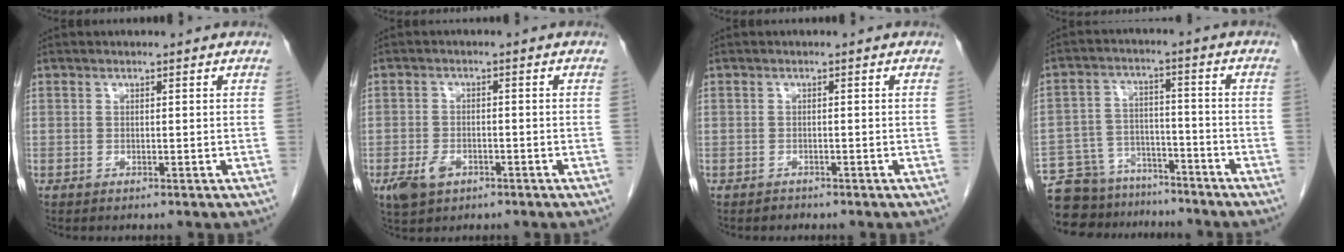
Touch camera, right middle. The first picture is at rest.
{"total": 4.2, "force": [-2.1, 2.5, 2.5], "torque": [-0.053, -0.003, -0.030]}
{"total": 0.8, "force": [-0.7, 0.4, -0.1], "torque": [-0.003, 0.001, -0.014]}
{"total": 14.5, "force": [-12.7, 6.5, 2.6], "torque": [-0.060, 0.028, -0.192]}